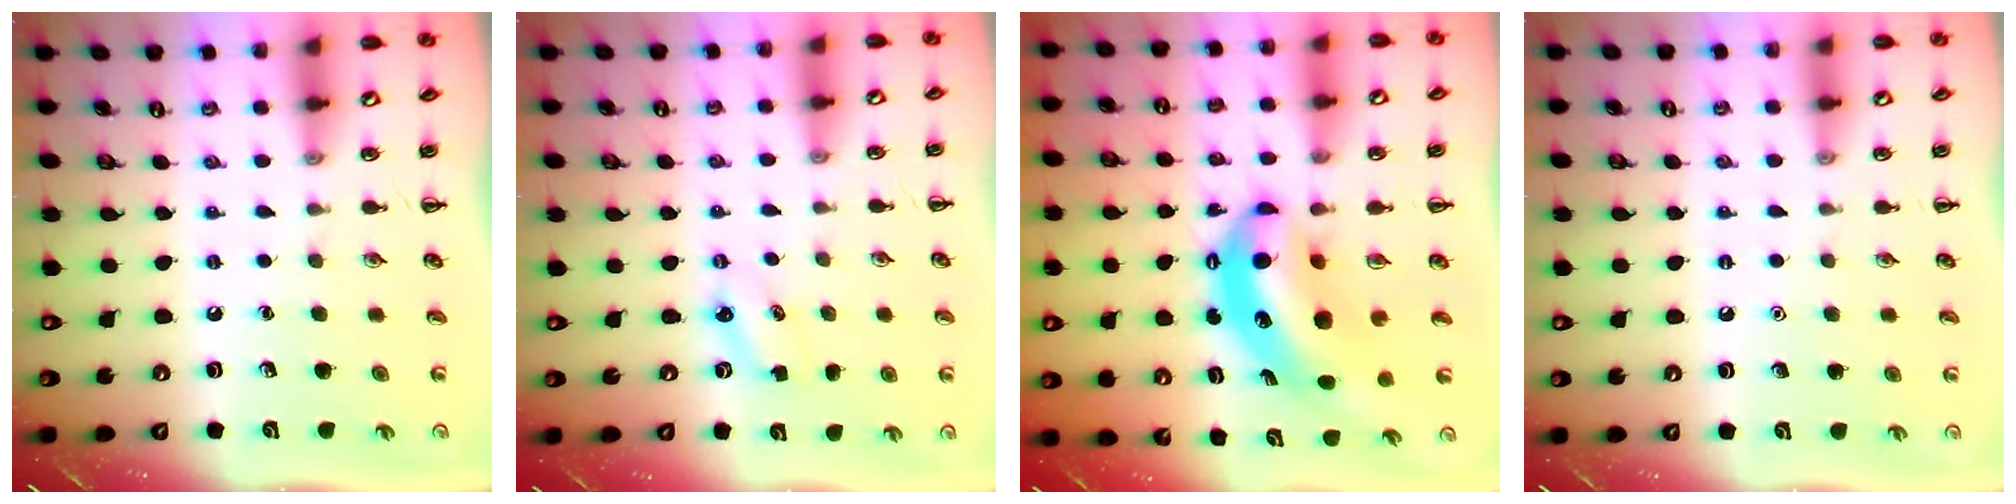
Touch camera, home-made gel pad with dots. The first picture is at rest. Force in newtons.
{"total": 2.9, "press": 2.8, "slide": 0.7}
{"total": 8.6, "press": 8.4, "slide": 1.9}
{"total": 1.6, "press": 1.6, "slide": 0.1}